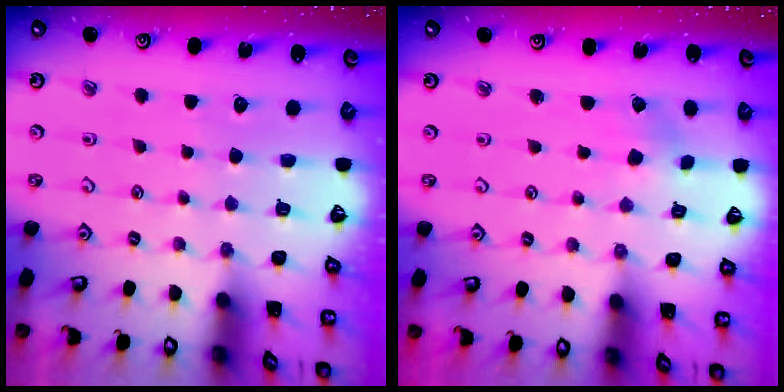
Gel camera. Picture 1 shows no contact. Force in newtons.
{"total": 0.6, "press": 0.6, "slide": 0.1}